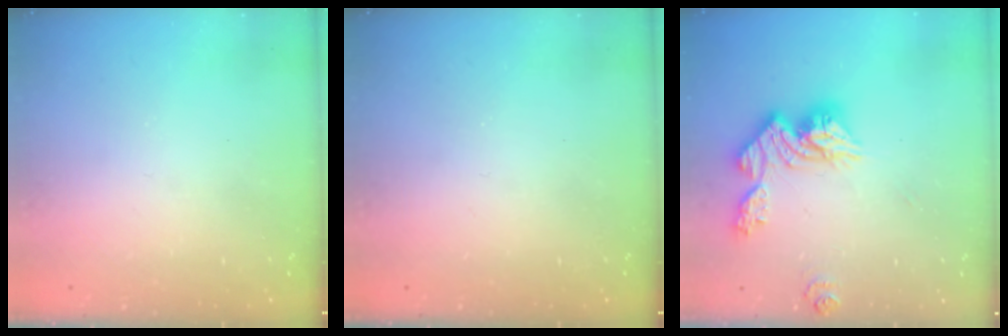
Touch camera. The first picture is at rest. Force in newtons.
{"total": 0.0}
{"total": 13.4, "press": 13.3, "slide": 1.2}